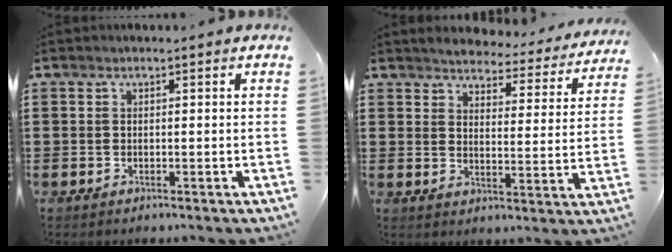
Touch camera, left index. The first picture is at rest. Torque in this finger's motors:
{"motor_torque": [1.07, -1.06, 0.18, 0.03]}